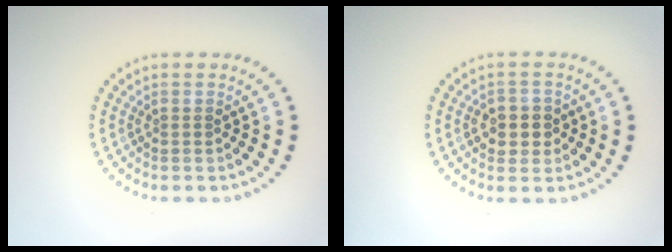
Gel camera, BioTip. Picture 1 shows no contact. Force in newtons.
{"total": 2.6, "press": 2.5, "slide": 0.7}